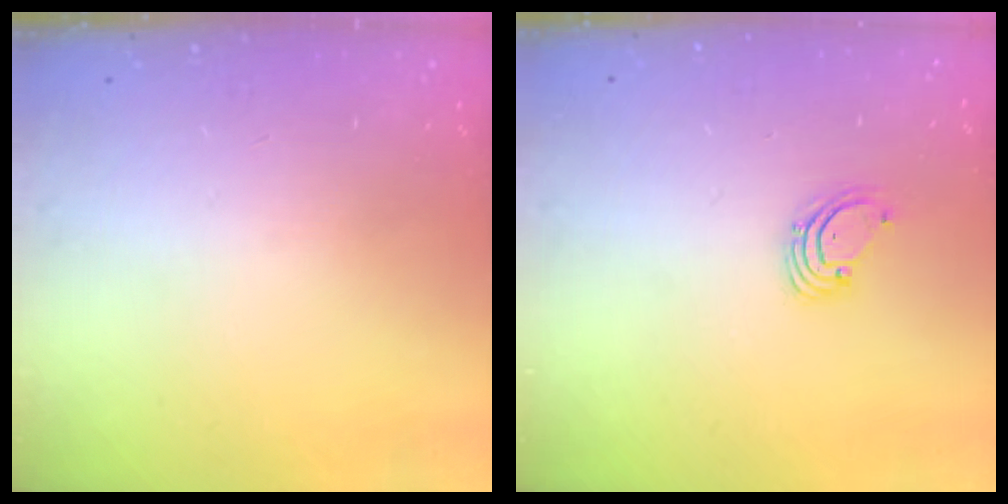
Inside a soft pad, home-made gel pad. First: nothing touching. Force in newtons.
{"total": 1.6, "press": 1.6, "slide": 0.1}